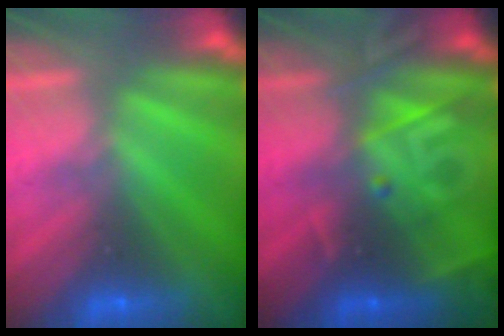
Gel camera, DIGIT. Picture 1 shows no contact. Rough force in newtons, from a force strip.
{"total": 2.8}